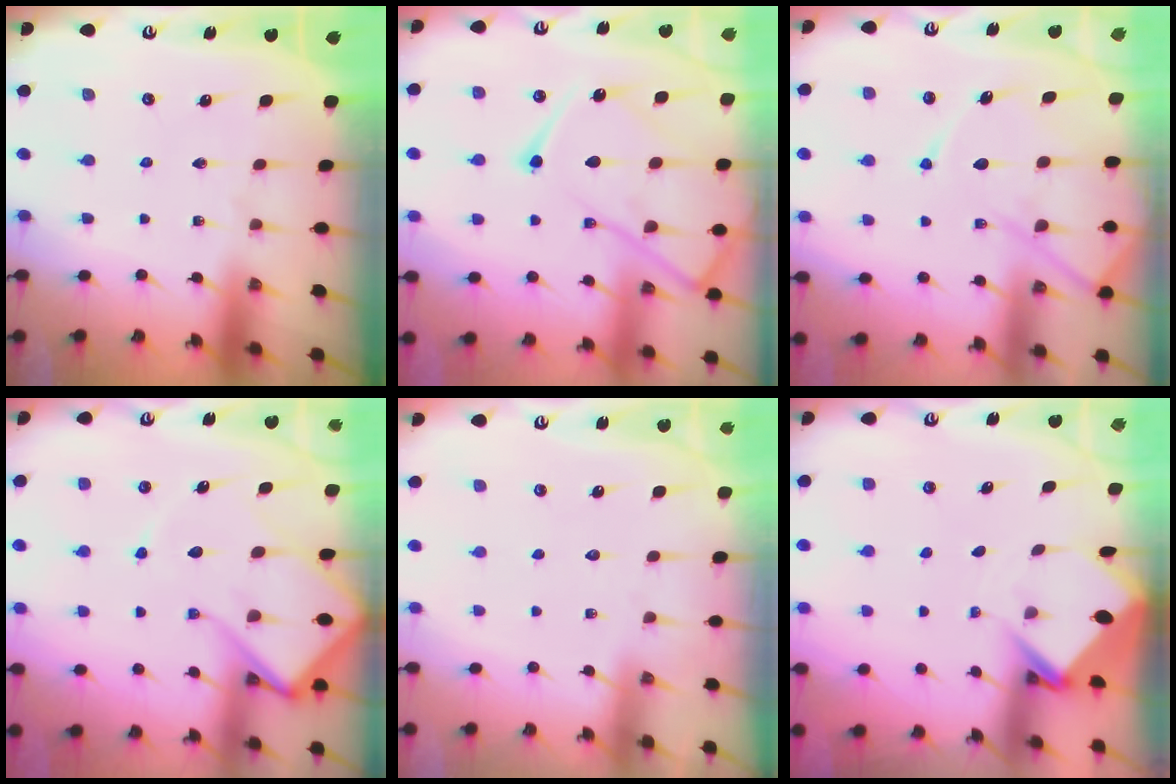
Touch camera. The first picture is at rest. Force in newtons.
{"total": 17.7, "press": 17.6, "slide": 1.7}
{"total": 13.1, "press": 13.0, "slide": 1.3}
{"total": 13.3, "press": 13.2, "slide": 1.4}
{"total": 3.4, "press": 3.4, "slide": 0.4}
{"total": 3.9, "press": 3.9, "slide": 0.2}